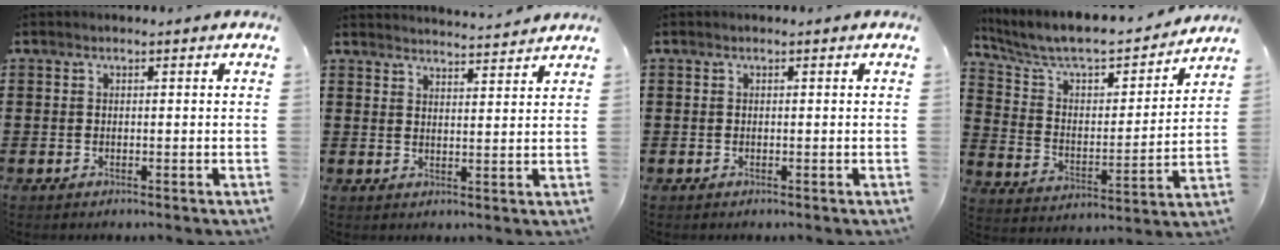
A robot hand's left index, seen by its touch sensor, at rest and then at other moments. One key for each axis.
{"total": 3.2, "fx": 3.2, "fy": -0.5, "fz": 0.0, "tx": -0.011, "ty": -0.019, "tz": 0.057}
{"total": 0.0}
{"total": 7.2, "fx": 6.4, "fy": 1.7, "fz": 2.8, "tx": -0.086, "ty": -0.047, "tz": 0.103}